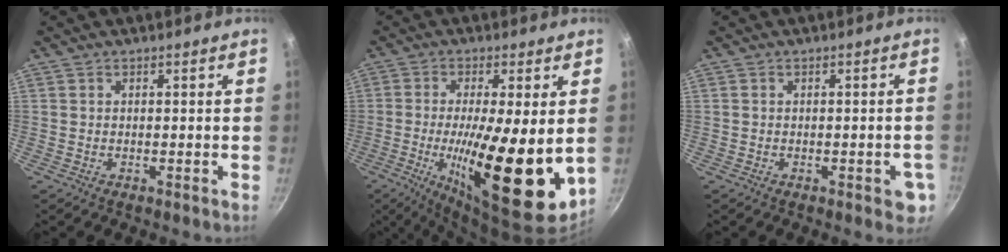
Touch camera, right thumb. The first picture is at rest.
{"total": 19.3, "force": [-1.4, 5.1, 18.5], "torque": [-0.298, -0.024, -0.022]}
{"total": 4.1, "force": [-1.4, 1.9, 3.3], "torque": [-0.021, 0.006, -0.018]}